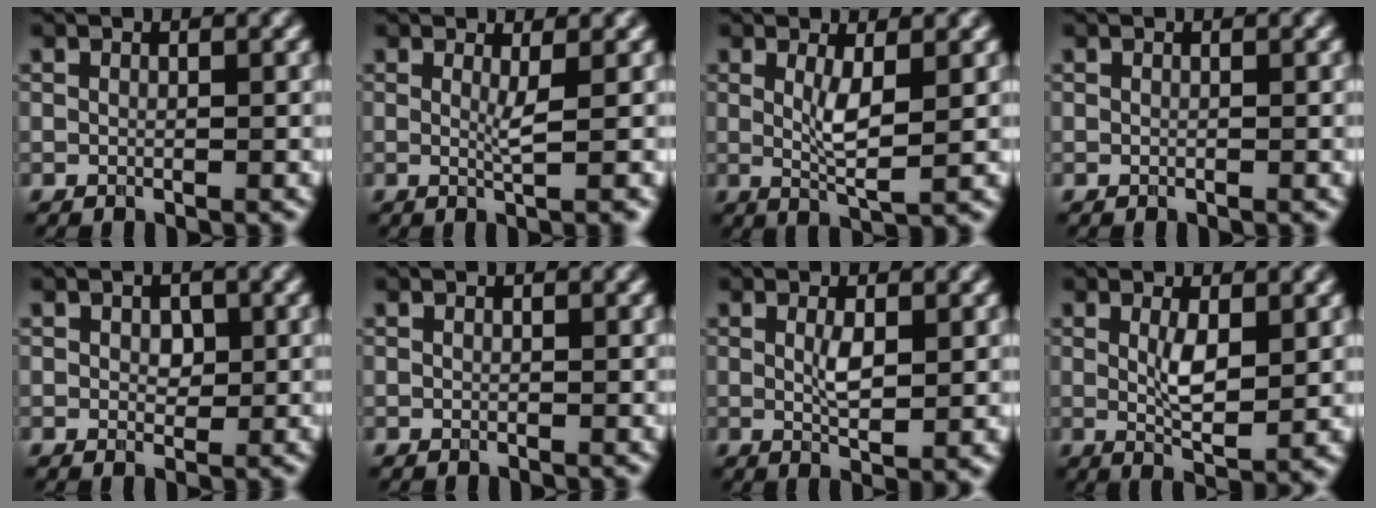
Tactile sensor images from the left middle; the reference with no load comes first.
{"total": 2.0, "force": [0.3, 0.3, 2.0], "torque": [-0.034, -0.009, -0.001]}
{"total": 3.3, "force": [0.6, 0.6, 3.2], "torque": [-0.061, -0.012, 0.014]}
{"total": 0.0}
{"total": 1.5, "force": [0.3, 1.0, 1.0], "torque": [-0.016, -0.003, 0.005]}
{"total": 0.0}
{"total": 2.6, "force": [0.4, 0.7, 2.5], "torque": [-0.050, -0.006, 0.010]}
{"total": 3.6, "force": [0.6, 1.1, 3.4], "torque": [-0.064, -0.008, 0.016]}